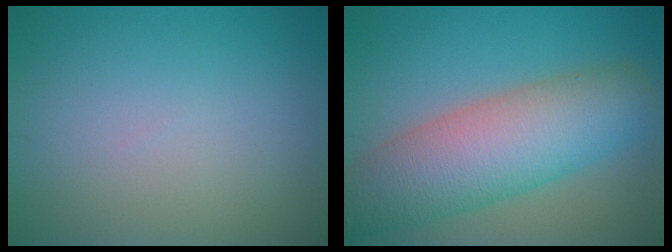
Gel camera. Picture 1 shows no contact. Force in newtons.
{"total": 9.6, "press": 9.6, "slide": 0.4}